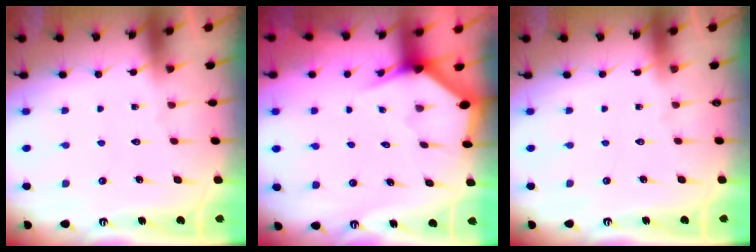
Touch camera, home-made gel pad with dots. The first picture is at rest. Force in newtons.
{"total": 2.8, "press": 2.8, "slide": 0.2}
{"total": 0.0}